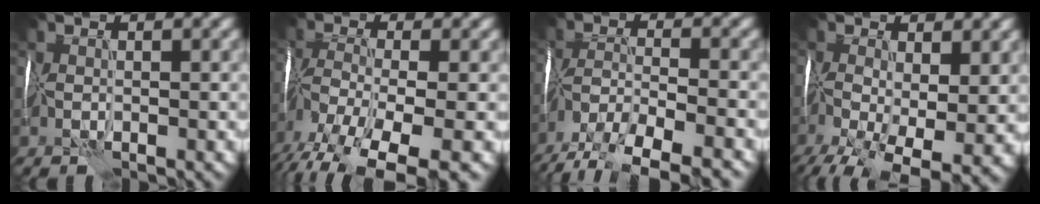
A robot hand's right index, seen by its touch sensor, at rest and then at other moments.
{"total": 12.3, "force": [-8.0, 4.1, 8.5], "torque": [-0.176, -0.025, -0.126]}
{"total": 9.2, "force": [-7.4, 2.6, 4.9], "torque": [-0.080, -0.019, -0.124]}
{"total": 10.9, "force": [-4.1, 5.0, 8.7], "torque": [-0.164, -0.038, -0.052]}